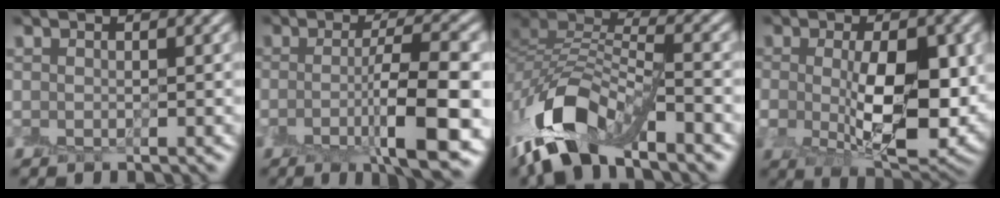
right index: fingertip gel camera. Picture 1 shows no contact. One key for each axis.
{"total": 8.0, "fx": -2.0, "fy": 1.6, "fz": 7.6, "tx": -0.107, "ty": 0.001, "tz": -0.035}
{"total": 10.1, "fx": -6.3, "fy": 4.4, "fz": 6.6, "tx": -0.135, "ty": 0.002, "tz": -0.130}
{"total": 8.5, "fx": -0.4, "fy": 3.7, "fz": 7.7, "tx": -0.126, "ty": -0.014, "tz": 0.006}